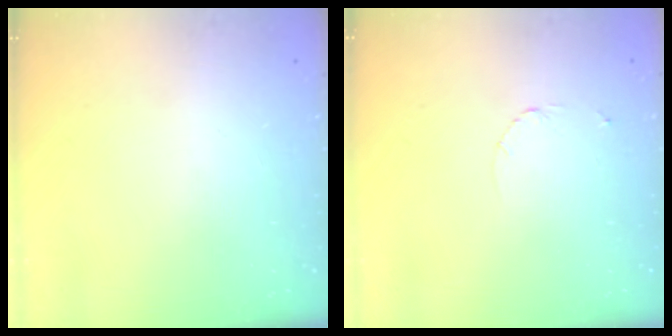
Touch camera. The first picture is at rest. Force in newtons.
{"total": 1.6, "press": 1.6, "slide": 0.2}